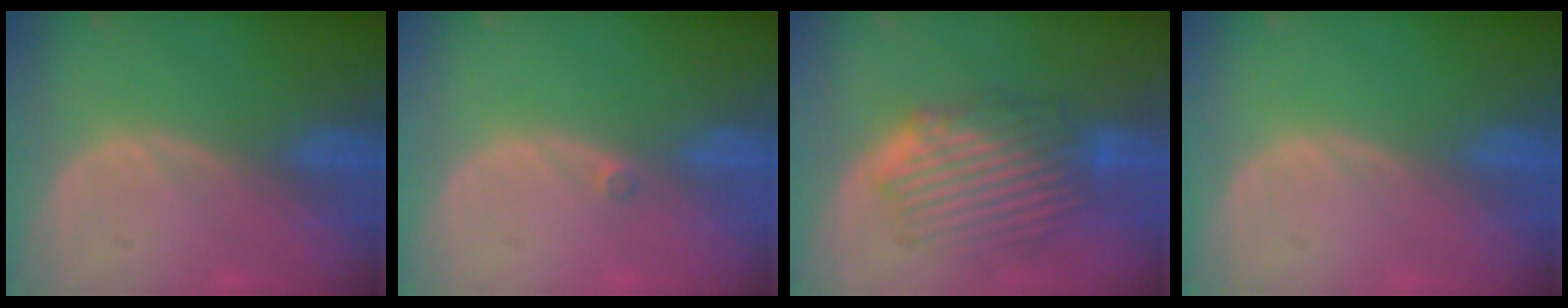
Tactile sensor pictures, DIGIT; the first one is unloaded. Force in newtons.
{"total": 0.8, "press": 0.6, "slide": 0.4}
{"total": 8.5, "press": 8.3, "slide": 2.0}
{"total": 0.0}